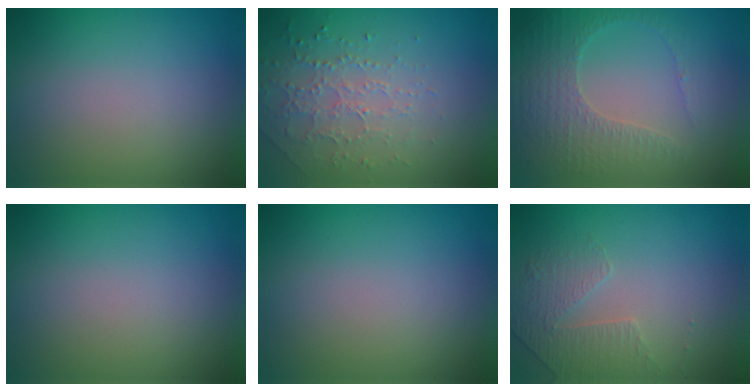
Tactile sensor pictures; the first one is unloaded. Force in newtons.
{"total": 2.1, "press": 1.9, "slide": 0.9}
{"total": 4.6, "press": 3.3, "slide": 3.2}
{"total": 0.0}
{"total": 0.0}
{"total": 1.8, "press": 1.4, "slide": 1.0}